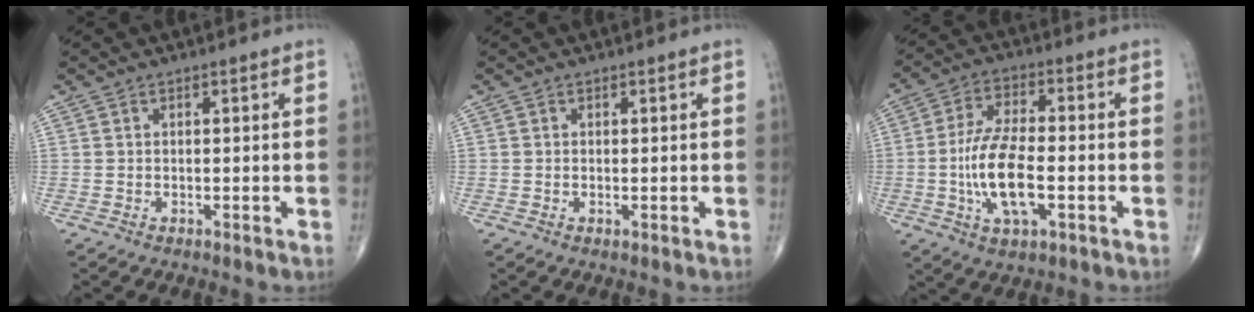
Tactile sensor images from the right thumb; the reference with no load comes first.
{"total": 0.0}
{"total": 12.6, "force": [-2.6, 5.2, 11.1], "torque": [-0.216, 0.012, -0.048]}